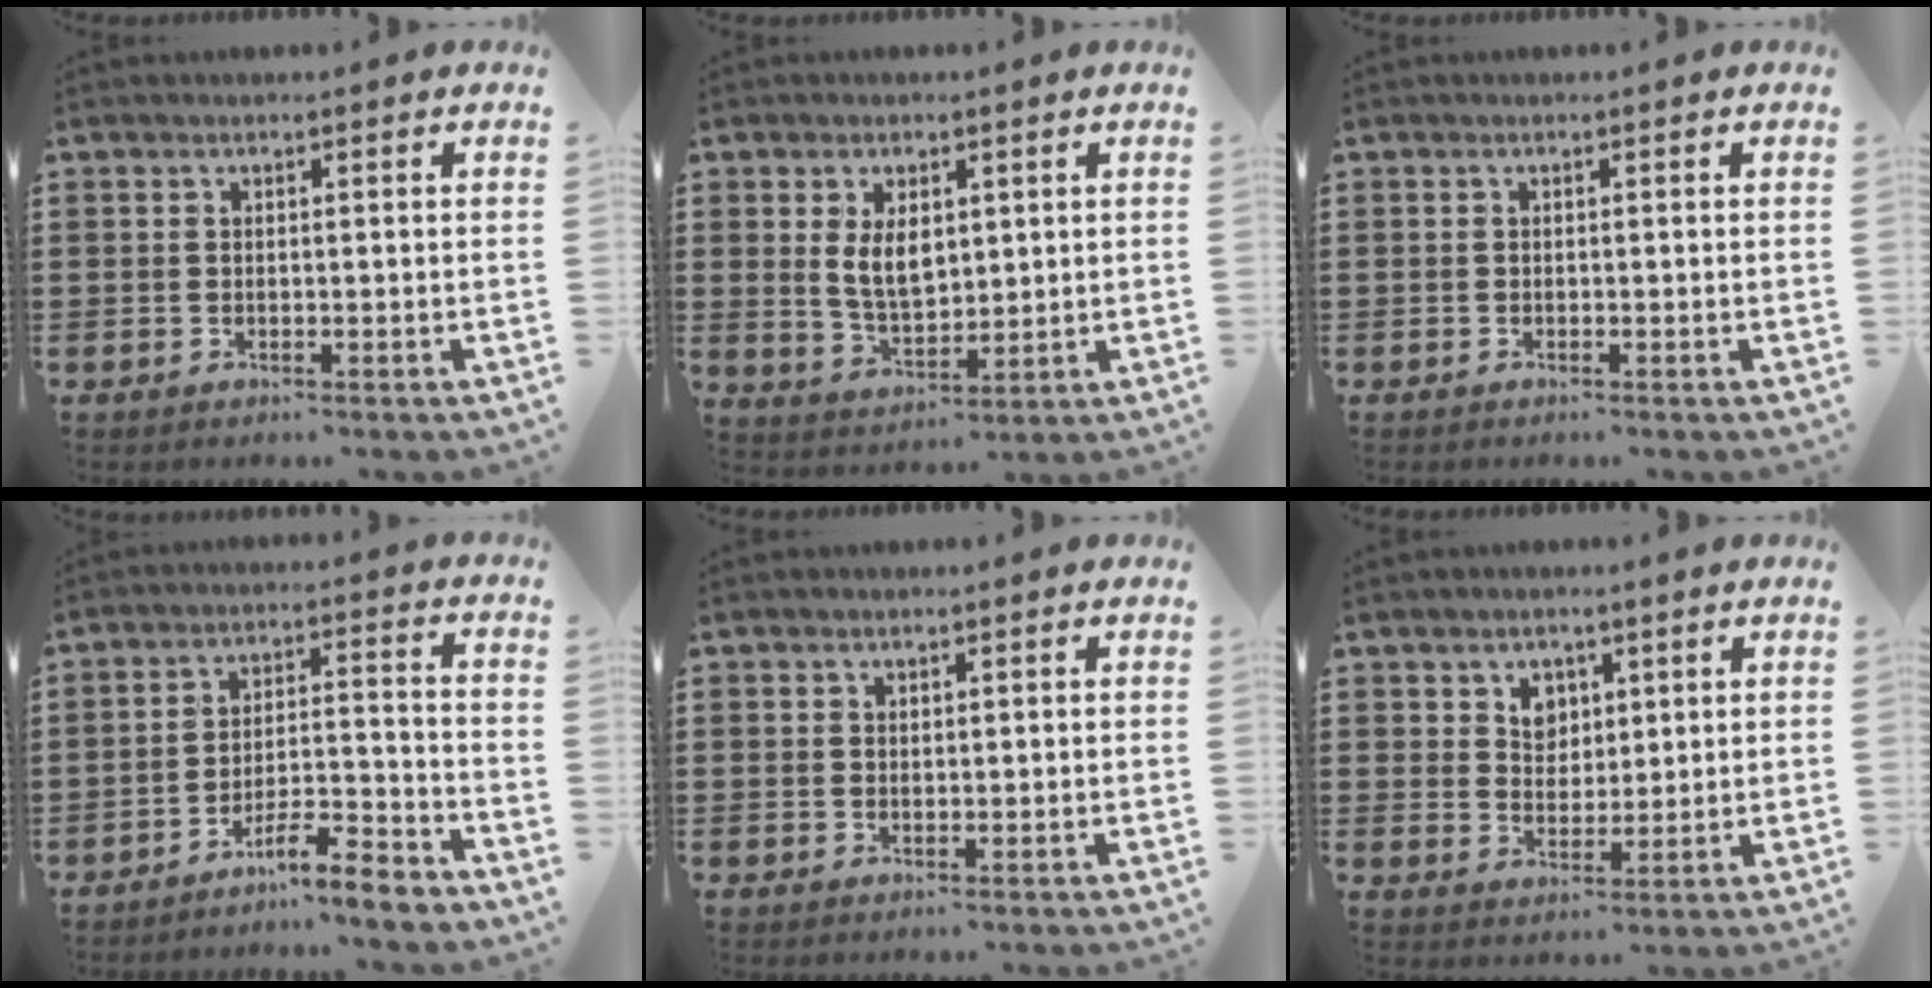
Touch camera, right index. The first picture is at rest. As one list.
[{"total": 5.8, "force": [1.5, 3.2, 4.6], "torque": [-0.090, 0.004, 0.026]}, {"total": 0.0}, {"total": 6.5, "force": [-5.9, 0.2, 2.7], "torque": [-0.044, 0.003, -0.111]}, {"total": 0.7, "force": [0.6, 0.3, 0.1], "torque": [-0.004, -0.002, 0.014]}, {"total": 3.6, "force": [2.1, 2.8, 0.8], "torque": [-0.023, 0.006, 0.037]}]